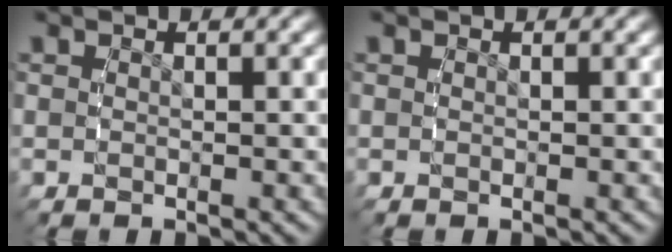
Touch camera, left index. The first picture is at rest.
{"total": 0.0}